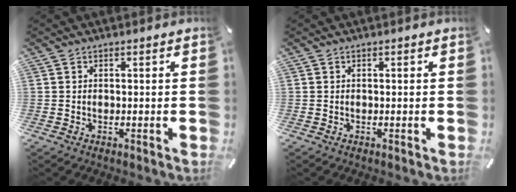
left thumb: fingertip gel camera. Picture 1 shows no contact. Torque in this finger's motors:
{"motor_torque": [0.04, -0.03, -0.01, 0.07, -0.02]}